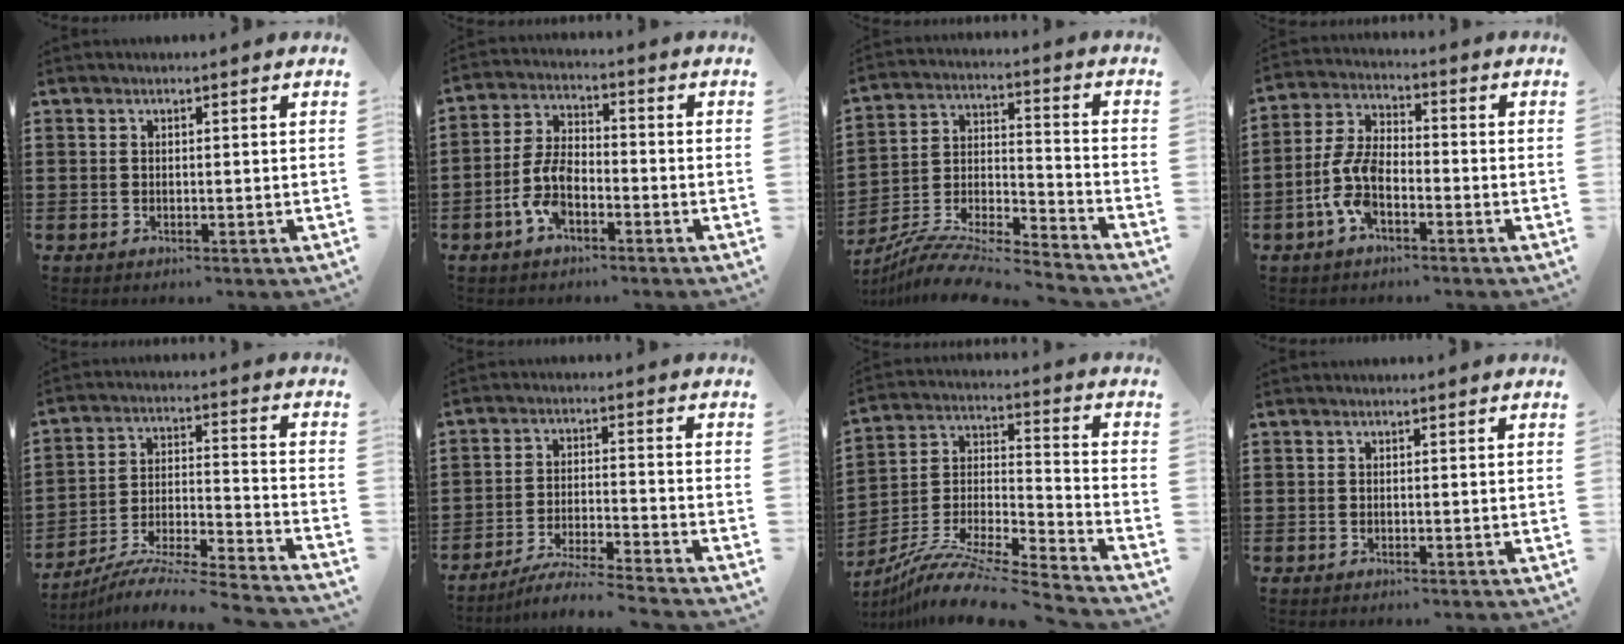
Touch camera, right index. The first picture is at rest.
{"total": 6.9, "force": [-2.9, 3.4, 5.3], "torque": [-0.133, -0.001, -0.062]}
{"total": 10.0, "force": [-9.4, 1.0, 3.3], "torque": [-0.058, 0.014, -0.187]}
{"total": 7.8, "force": [-2.9, 3.8, 6.2], "torque": [-0.156, -0.005, -0.061]}
{"total": 7.1, "force": [-6.6, -0.2, 2.5], "torque": [-0.044, -0.009, -0.136]}
{"total": 5.2, "force": [-4.9, -0.3, 1.7], "torque": [-0.037, -0.010, -0.098]}
{"total": 11.1, "force": [-9.7, 1.0, 5.4], "torque": [-0.109, 0.006, -0.195]}
{"total": 0.0}